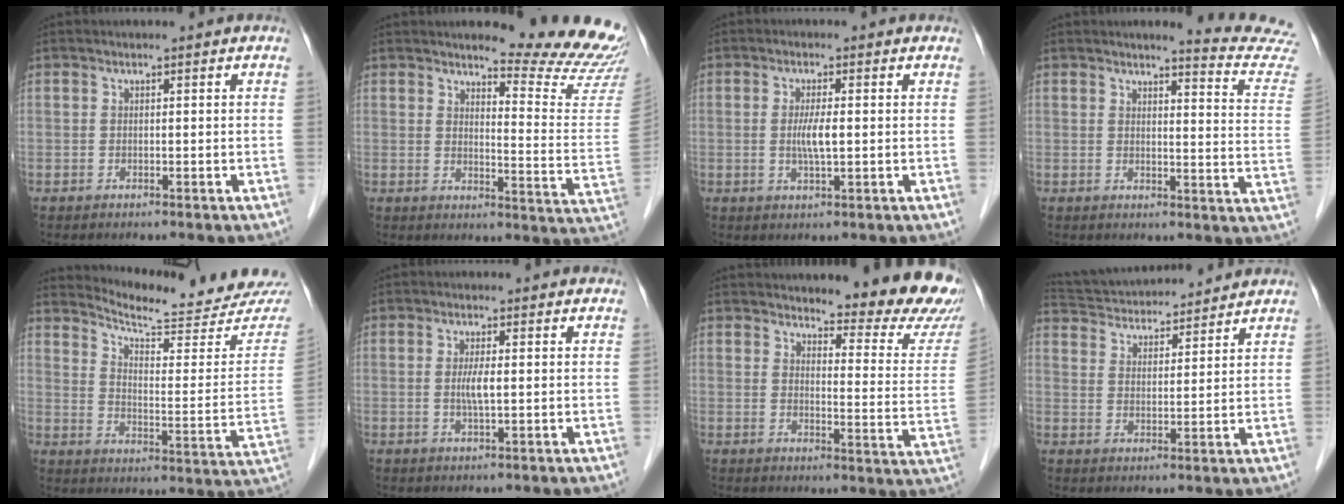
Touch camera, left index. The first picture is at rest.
{"total": 14.4, "force": [13.9, -0.4, 3.7], "torque": [-0.042, -0.119, 0.146]}
{"total": 3.4, "force": [0.0, 0.4, 3.4], "torque": [-0.067, -0.004, 0.000]}
{"total": 10.7, "force": [10.5, -1.2, 1.3], "torque": [-0.010, -0.094, 0.099]}
{"total": 18.2, "force": [17.8, 0.5, 3.9], "torque": [-0.059, -0.100, 0.224]}
{"total": 2.7, "force": [0.1, 0.3, 2.6], "torque": [-0.055, -0.002, 0.002]}
{"total": 14.0, "force": [13.1, 1.2, 4.7], "torque": [-0.046, -0.085, 0.137]}
{"total": 14.2, "force": [13.4, 2.4, 4.1], "torque": [-0.077, 0.037, 0.218]}